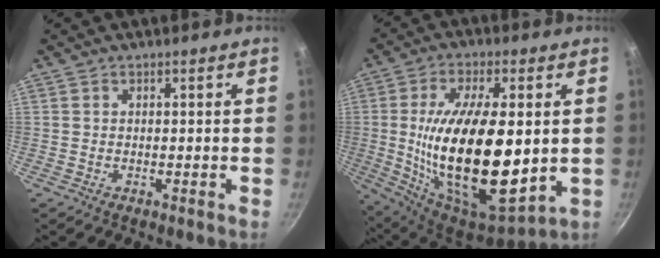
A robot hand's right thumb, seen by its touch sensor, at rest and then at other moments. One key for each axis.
{"total": 25.8, "fx": 0.1, "fy": 11.0, "fz": 23.3, "tx": -0.408, "ty": -0.016, "tz": 0.012}